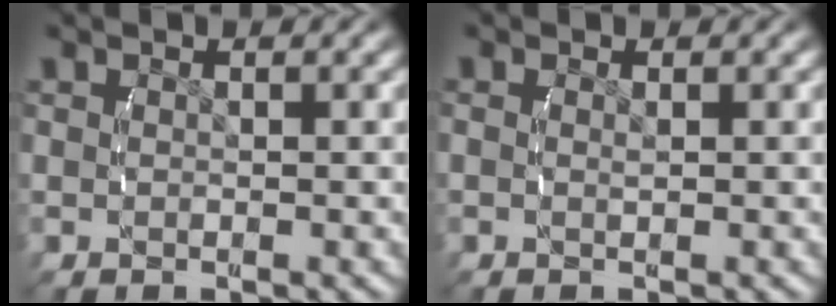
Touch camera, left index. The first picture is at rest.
{"total": 0.0}